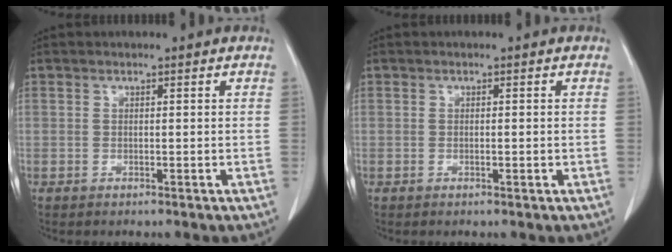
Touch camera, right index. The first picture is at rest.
{"total": 0.7, "force": [-0.2, 0.1, 0.6], "torque": [-0.010, 0.000, -0.001]}